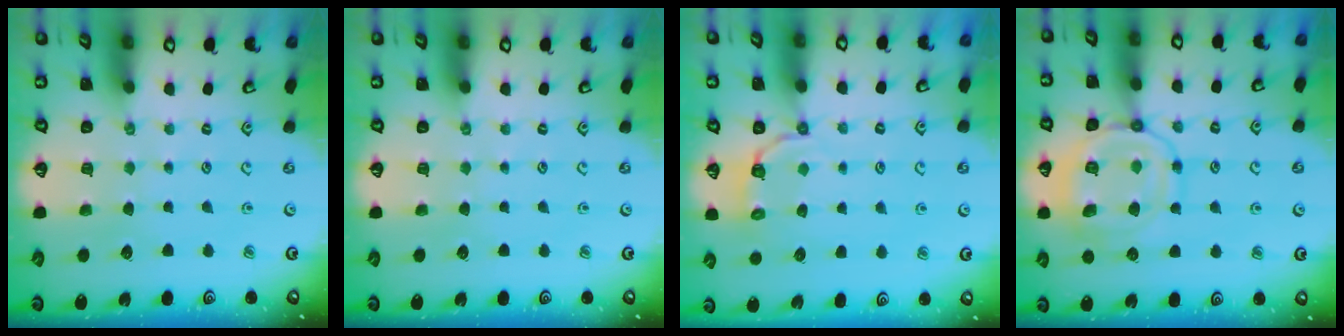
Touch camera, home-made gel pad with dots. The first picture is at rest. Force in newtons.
{"total": 0.0}
{"total": 3.8, "press": 2.5, "slide": 2.9}
{"total": 13.7, "press": 13.7, "slide": 1.2}